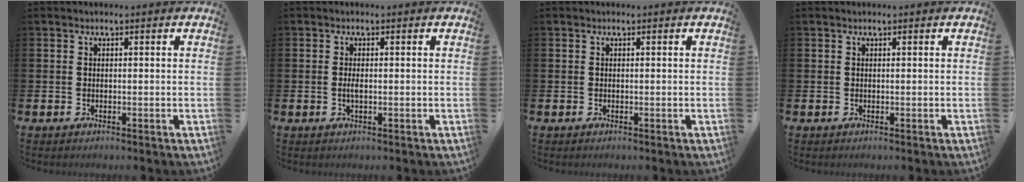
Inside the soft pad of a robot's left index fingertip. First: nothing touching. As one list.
[{"total": 1.2, "force": [-0.1, 0.4, 1.1], "torque": [-0.020, 0.001, -0.003]}, {"total": 0.0}, {"total": 0.0}]